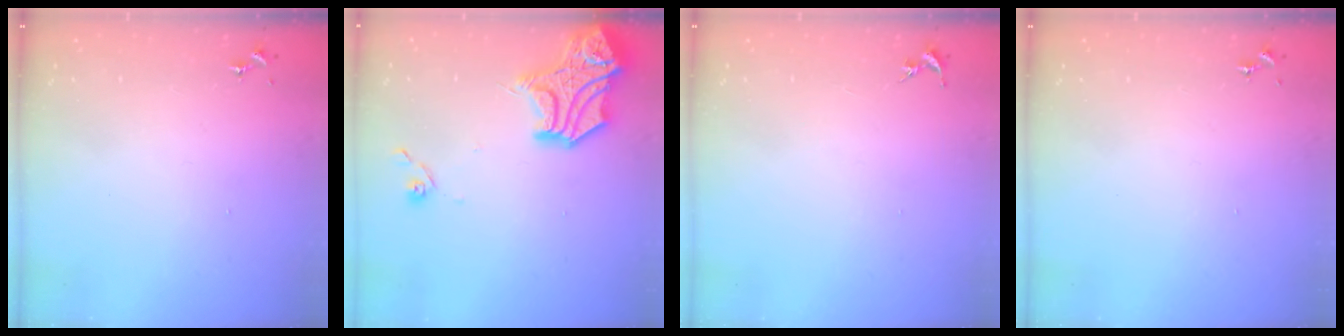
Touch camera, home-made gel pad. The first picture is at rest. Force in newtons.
{"total": 16.7, "press": 16.6, "slide": 2.0}
{"total": 0.0}
{"total": 0.0}